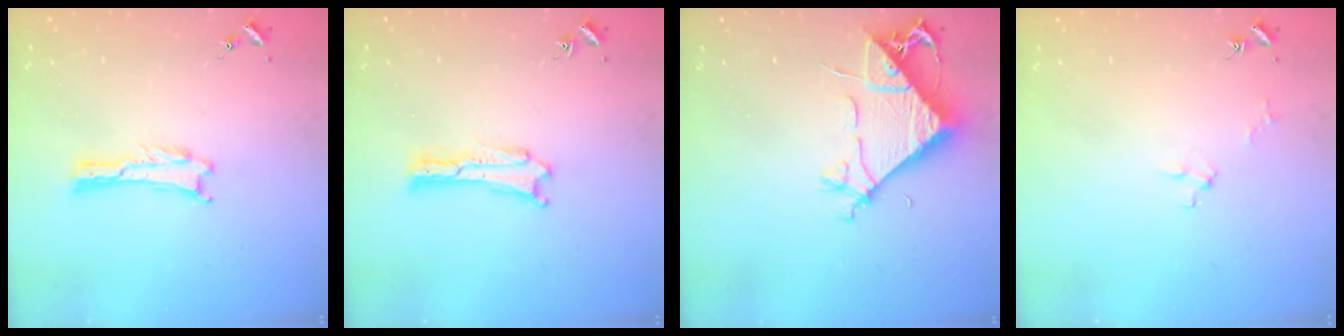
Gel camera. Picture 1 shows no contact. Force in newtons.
{"total": 0.0}
{"total": 7.7, "press": 7.6, "slide": 1.1}
{"total": 2.0, "press": 2.0, "slide": 0.1}